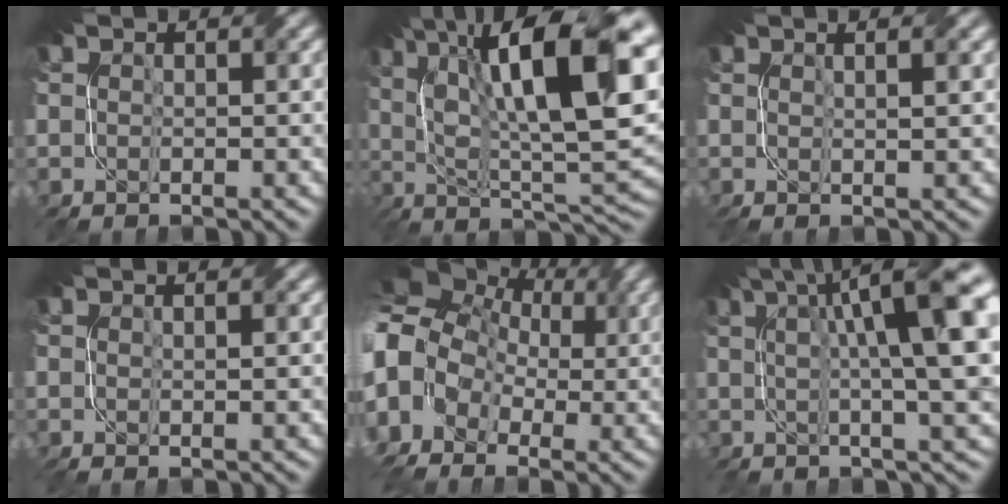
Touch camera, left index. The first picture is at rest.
{"total": 16.2, "force": [5.7, 5.2, 14.3], "torque": [-0.232, 0.012, 0.095]}
{"total": 3.1, "force": [1.1, 1.1, 2.6], "torque": [-0.019, 0.011, -0.001]}
{"total": 1.6, "force": [0.4, 0.5, 1.4], "torque": [-0.013, 0.000, 0.005]}
{"total": 11.3, "force": [-0.4, 9.4, 6.4], "torque": [-0.156, 0.013, -0.023]}
{"total": 13.5, "force": [3.4, 3.7, 12.6], "torque": [-0.164, 0.012, 0.059]}